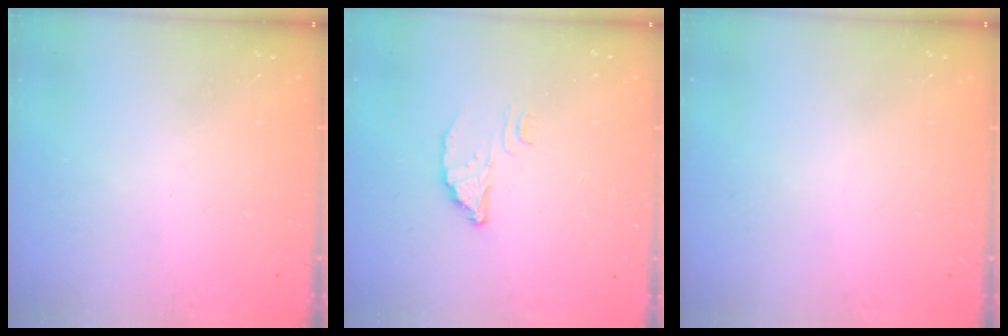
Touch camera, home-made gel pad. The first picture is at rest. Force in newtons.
{"total": 2.8, "press": 2.8, "slide": 0.2}
{"total": 0.0}